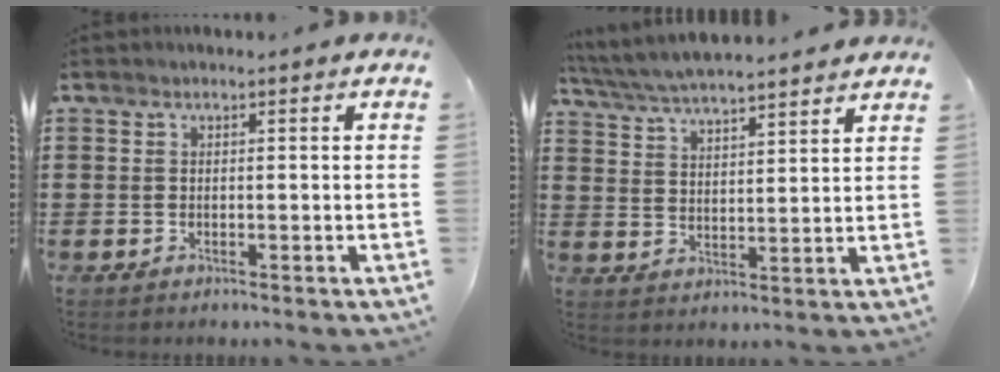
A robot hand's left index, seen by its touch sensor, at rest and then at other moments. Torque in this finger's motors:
{"motor_torque": [0.31, -1.82, 0.00, 0.08]}